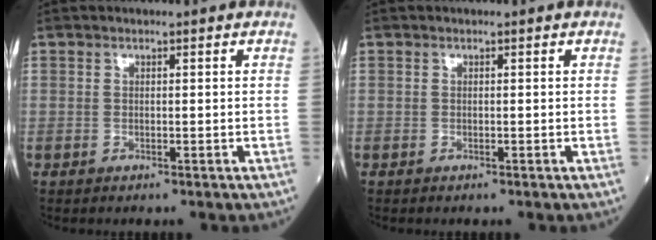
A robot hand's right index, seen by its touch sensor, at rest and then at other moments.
{"total": 0.0}